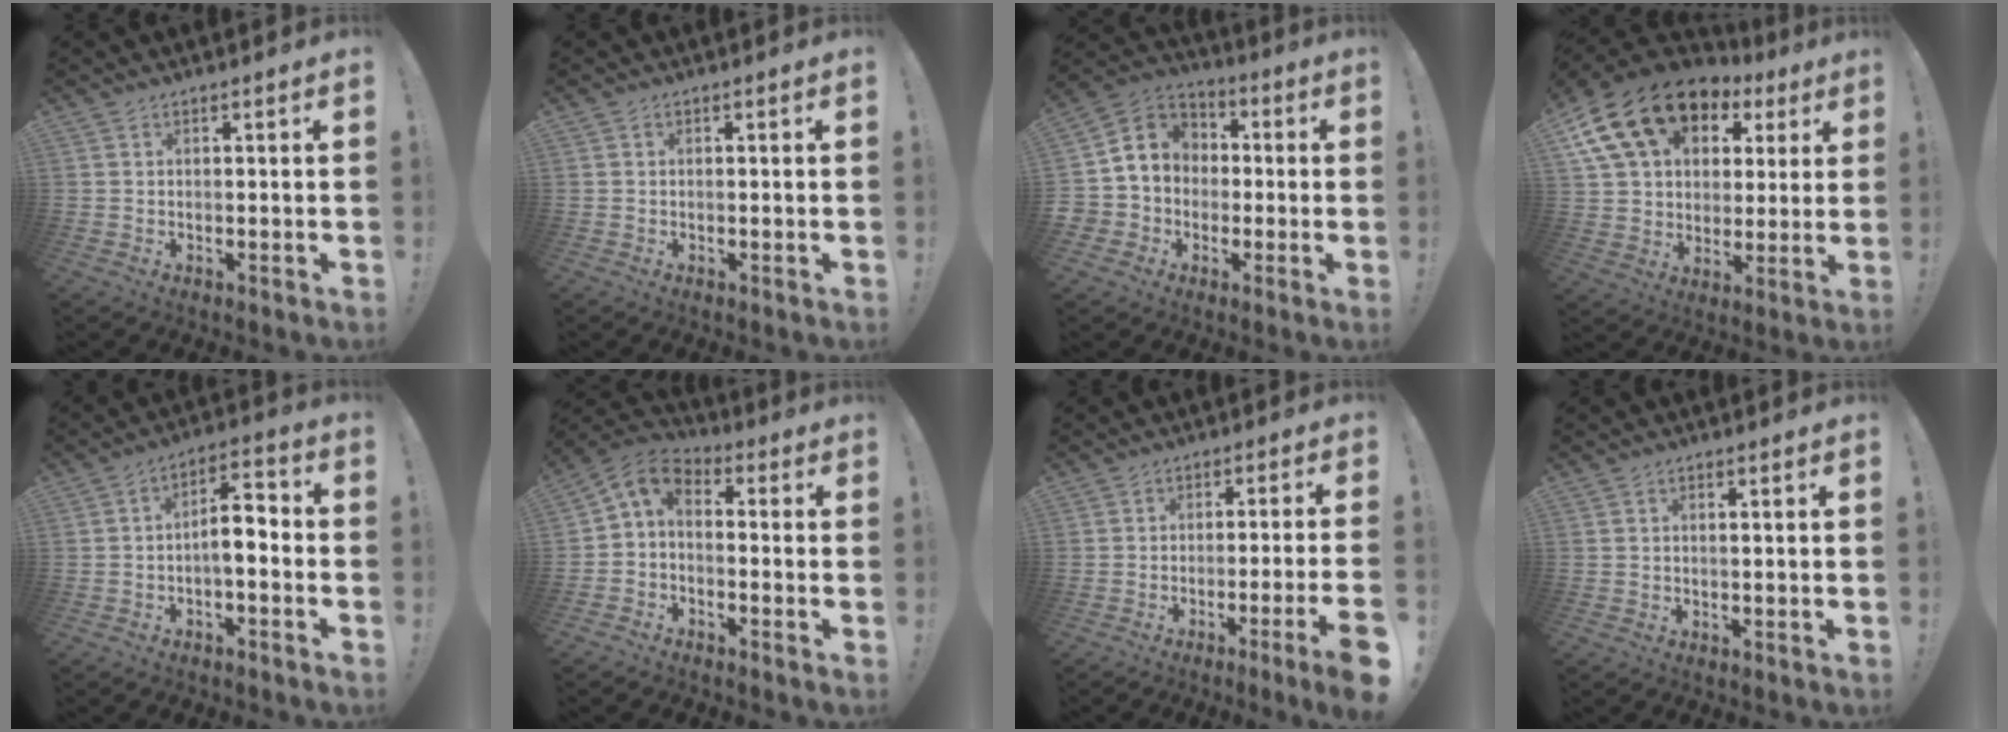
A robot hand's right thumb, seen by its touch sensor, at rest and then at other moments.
{"total": 0.0}
{"total": 9.1, "force": [-0.6, 8.6, 2.9], "torque": [-0.052, 0.017, -0.002]}
{"total": 20.4, "force": [9.9, 13.8, 11.2], "torque": [-0.187, -0.038, 0.193]}
{"total": 7.5, "force": [-1.9, 3.2, 6.5], "torque": [-0.093, 0.006, -0.033]}
{"total": 5.8, "force": [-0.3, 3.9, 4.3], "torque": [-0.088, 0.008, 0.001]}
{"total": 7.1, "force": [-3.5, -0.9, 6.2], "torque": [-0.102, 0.004, -0.056]}
{"total": 0.6, "force": [0.1, -0.4, 0.5], "torque": [-0.002, -0.005, 0.000]}